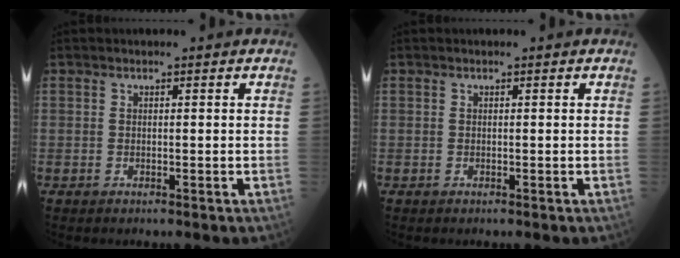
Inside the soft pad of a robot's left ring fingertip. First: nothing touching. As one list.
[{"total": 0.0}]